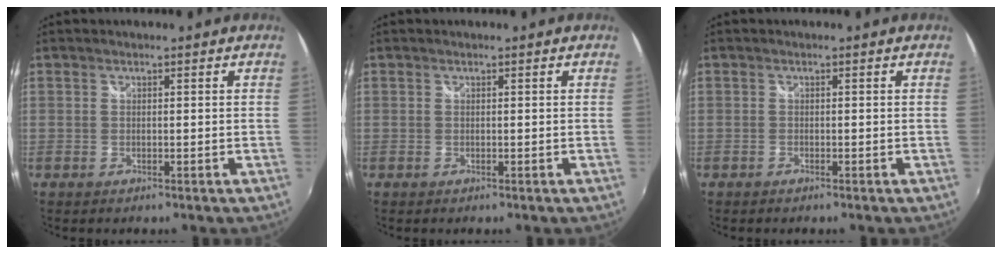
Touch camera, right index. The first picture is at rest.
{"total": 0.0}
{"total": 0.6, "force": [-0.5, 0.3, 0.1], "torque": [-0.005, -0.003, -0.012]}